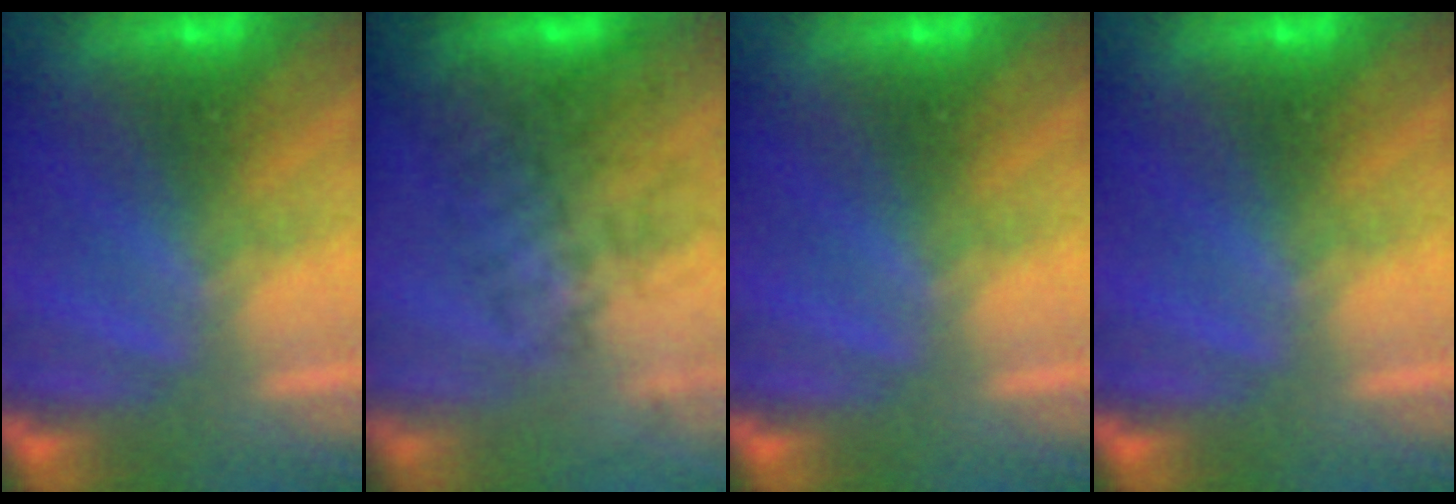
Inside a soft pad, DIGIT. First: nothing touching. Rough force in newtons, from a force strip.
{"total": 4.7}
{"total": 0.0}
{"total": 0.0}